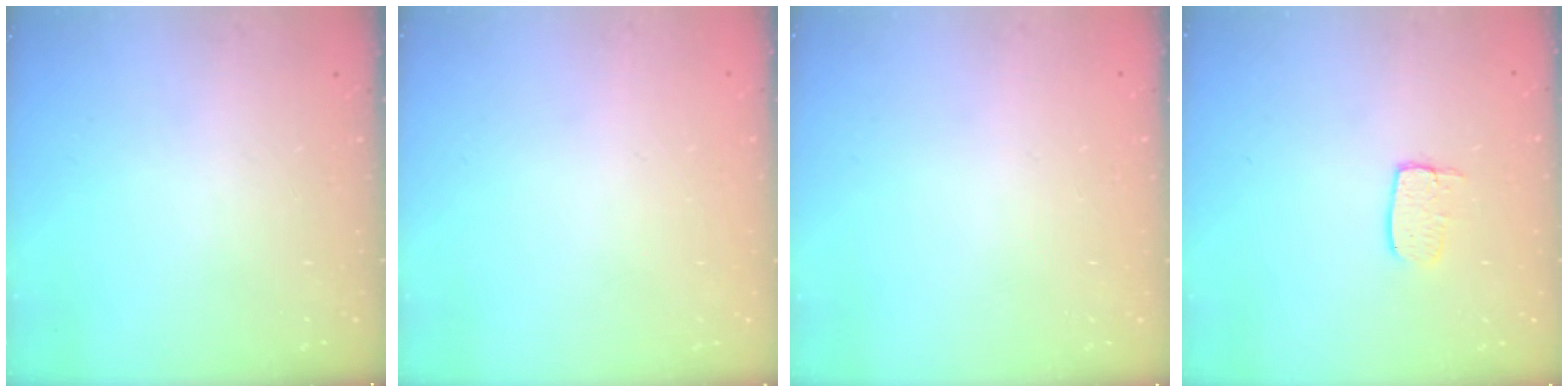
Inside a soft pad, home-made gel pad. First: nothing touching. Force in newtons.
{"total": 0.0}
{"total": 0.0}
{"total": 6.0, "press": 6.0, "slide": 0.5}